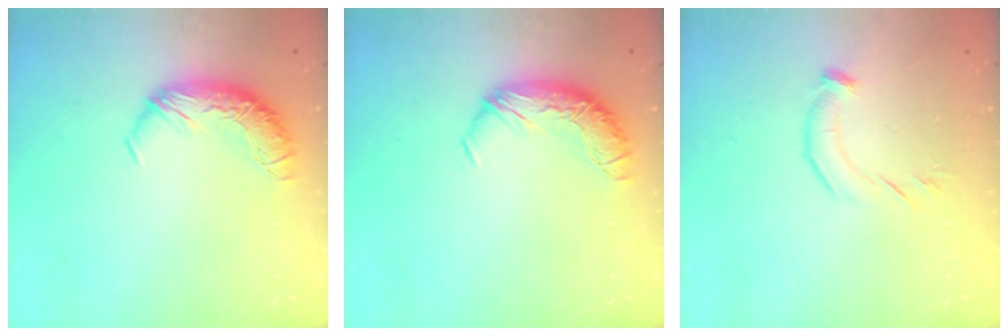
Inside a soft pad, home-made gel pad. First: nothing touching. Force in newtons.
{"total": 0.0}
{"total": 3.4, "press": 3.3, "slide": 0.7}